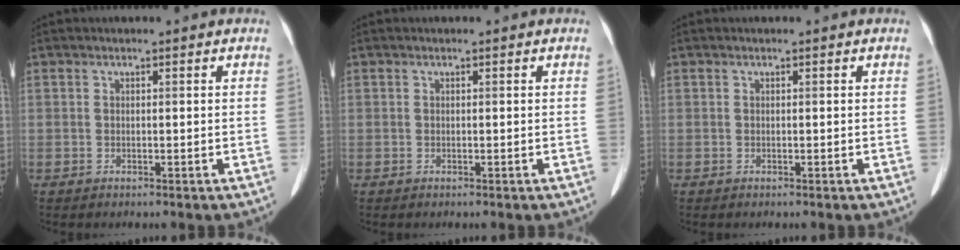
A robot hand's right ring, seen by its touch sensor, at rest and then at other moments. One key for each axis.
{"total": 0.0}
{"total": 0.0}